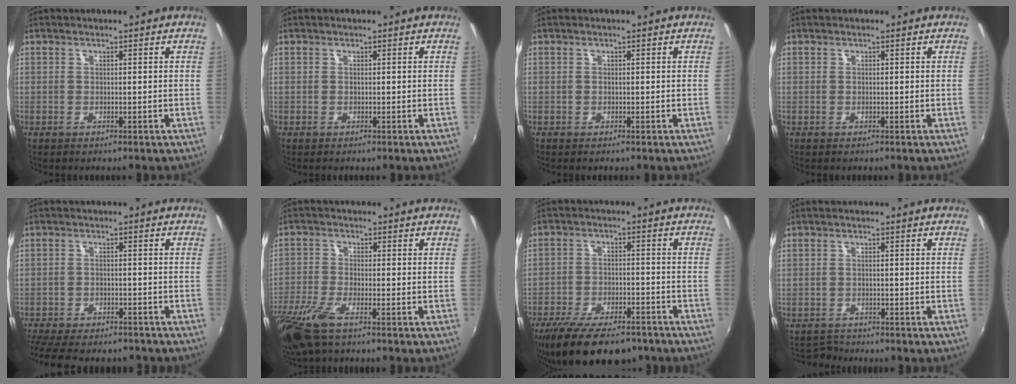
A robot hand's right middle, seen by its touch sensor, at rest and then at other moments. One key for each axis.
{"total": 0.0}
{"total": 0.0}
{"total": 0.0}
{"total": 13.3, "fx": -11.6, "fy": 3.4, "fz": 5.6, "tx": -0.129, "ty": -0.031, "tz": -0.173}
{"total": 11.5, "fx": -7.7, "fy": 3.3, "fz": 7.9, "tx": -0.188, "ty": -0.043, "tz": -0.152}
{"total": 18.0, "fx": -13.8, "fy": 6.1, "fz": 9.8, "tx": -0.196, "ty": -0.037, "tz": -0.210}
{"total": 2.0, "fx": -1.9, "fy": -0.1, "fz": -0.7, "tx": 0.006, "ty": -0.002, "tz": -0.036}